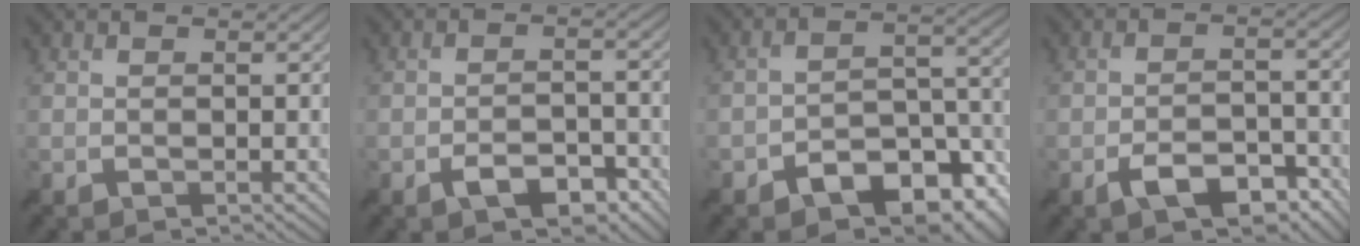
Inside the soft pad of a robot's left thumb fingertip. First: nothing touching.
{"total": 4.8, "force": [-3.1, 1.9, 3.2], "torque": [-0.052, 0.003, -0.051]}
{"total": 10.3, "force": [-6.4, 5.1, 6.2], "torque": [-0.083, -0.008, -0.111]}
{"total": 6.5, "force": [-4.1, 2.6, 4.3], "torque": [-0.069, 0.005, -0.068]}